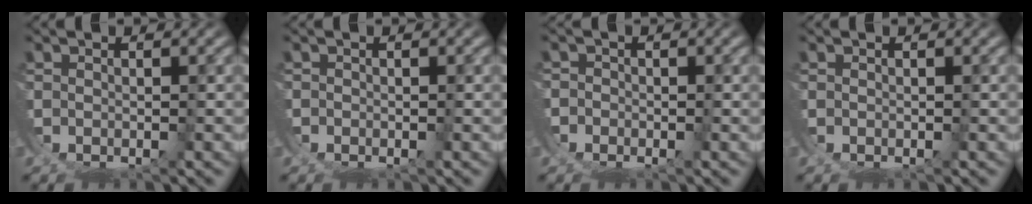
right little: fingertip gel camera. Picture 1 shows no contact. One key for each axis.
{"total": 0.0}
{"total": 1.4, "fx": -0.8, "fy": 1.2, "fz": 0.0, "tx": 0.002, "ty": 0.000, "tz": -0.023}
{"total": 0.0}